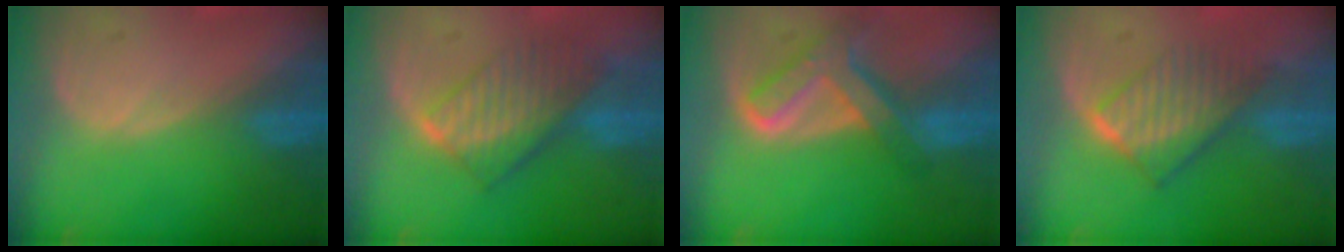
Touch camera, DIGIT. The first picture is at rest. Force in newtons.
{"total": 8.0, "press": 7.1, "slide": 3.7}
{"total": 8.0, "press": 6.7, "slide": 4.3}
{"total": 6.7, "press": 6.0, "slide": 2.9}